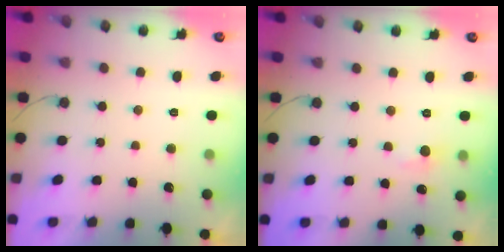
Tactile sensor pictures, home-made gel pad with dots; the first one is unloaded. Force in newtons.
{"total": 5.4, "press": 5.4, "slide": 0.7}